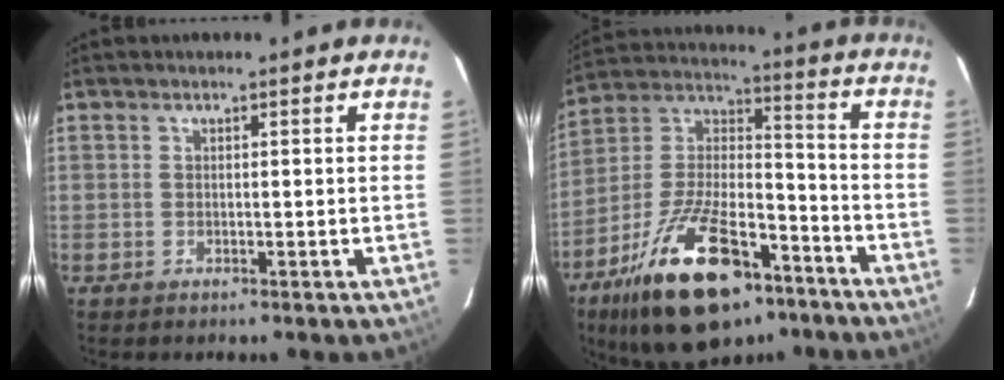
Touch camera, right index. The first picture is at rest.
{"total": 24.5, "force": [-14.7, 11.1, 16.2], "torque": [-0.309, 0.002, -0.236]}